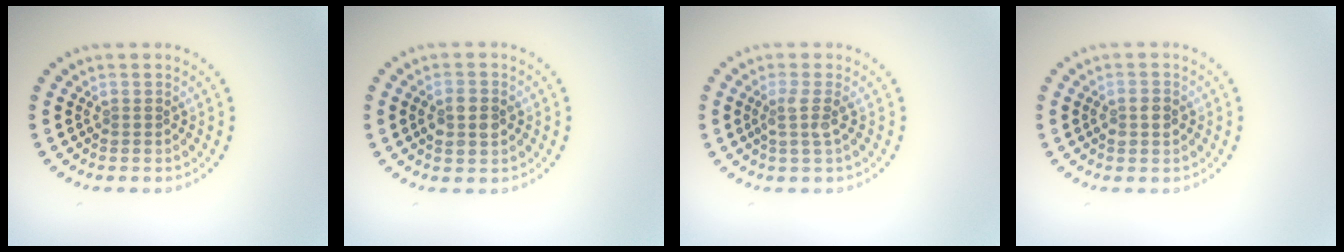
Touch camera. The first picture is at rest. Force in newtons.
{"total": 2.5, "press": 2.5, "slide": 0.2}
{"total": 1.8, "press": 1.3, "slide": 1.3}
{"total": 1.4, "press": 1.4, "slide": 0.4}